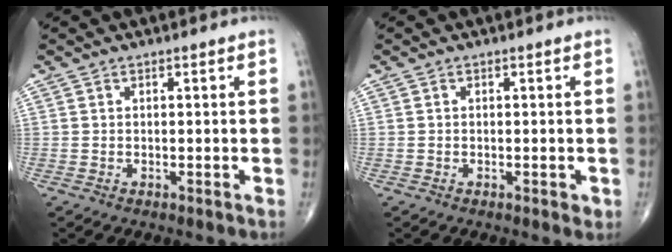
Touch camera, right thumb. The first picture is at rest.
{"total": 1.1, "force": [-0.3, 0.6, 0.9], "torque": [-0.012, -0.002, -0.006]}